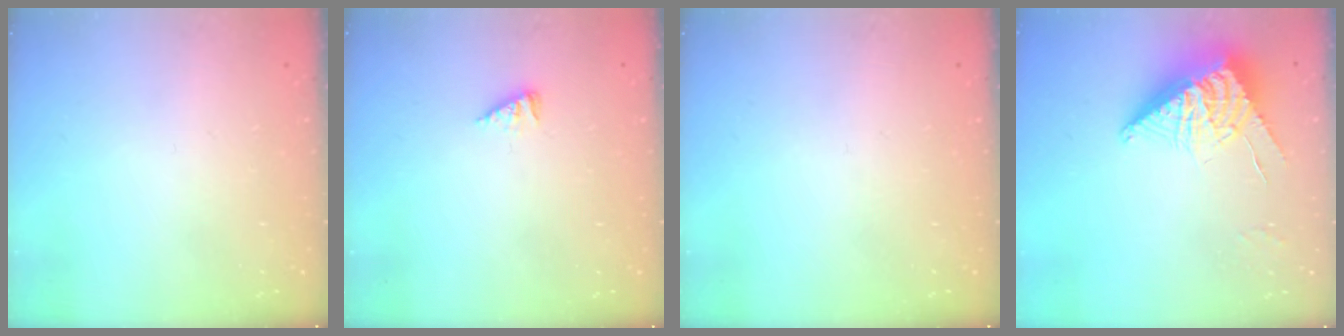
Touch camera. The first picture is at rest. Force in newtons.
{"total": 2.5, "press": 2.5, "slide": 0.4}
{"total": 0.0}
{"total": 10.3, "press": 10.2, "slide": 0.9}